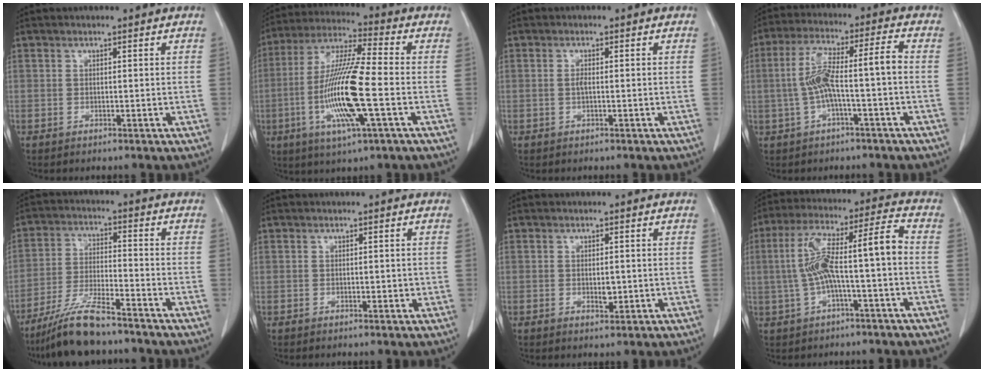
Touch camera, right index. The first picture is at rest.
{"total": 15.5, "force": [-3.6, 1.0, 15.0], "torque": [-0.308, -0.011, -0.070]}
{"total": 0.7, "force": [-0.1, 0.2, 0.7], "torque": [-0.016, 0.002, -0.001]}
{"total": 9.0, "force": [-1.2, 0.9, 8.9], "torque": [-0.179, 0.039, -0.021]}
{"total": 9.8, "force": [-8.1, 1.0, 5.5], "torque": [-0.108, -0.024, -0.151]}
{"total": 1.3, "force": [-0.2, 0.7, 1.1], "torque": [-0.017, 0.000, 0.001]}
{"total": 1.9, "force": [-0.3, 0.9, 1.7], "torque": [-0.031, -0.002, 0.002]}
{"total": 11.5, "force": [-1.1, 1.5, 11.3], "torque": [-0.219, 0.047, -0.015]}